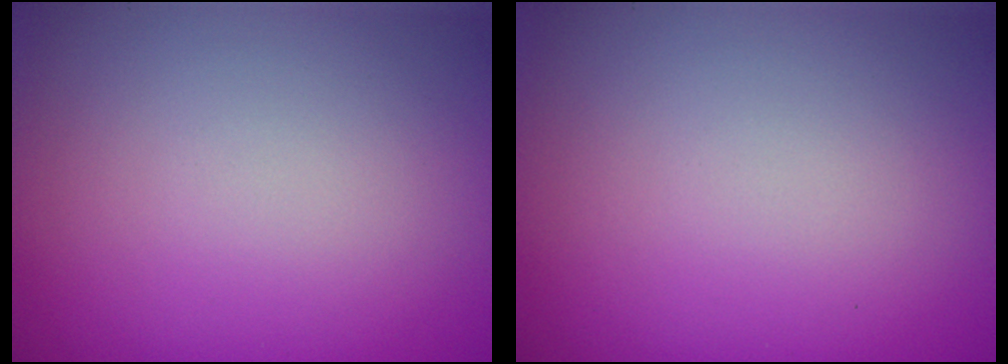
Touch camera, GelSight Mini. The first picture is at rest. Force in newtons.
{"total": 0.0}